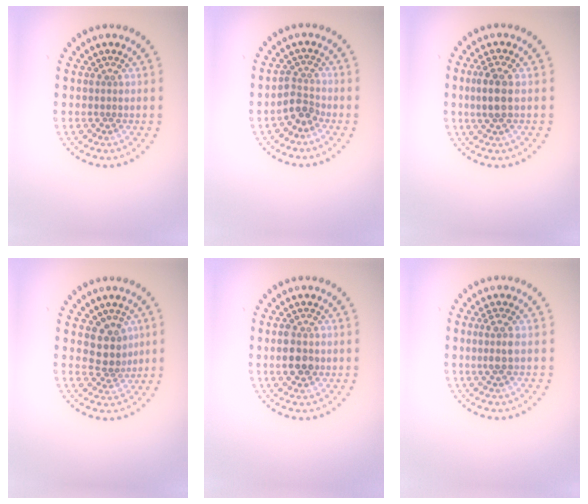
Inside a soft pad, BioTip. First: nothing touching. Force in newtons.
{"total": 2.4, "press": 1.8, "slide": 1.5}
{"total": 2.6, "press": 2.5, "slide": 0.7}
{"total": 2.8, "press": 2.3, "slide": 1.6}
{"total": 2.9, "press": 2.9, "slide": 0.1}
{"total": 1.5, "press": 1.2, "slide": 0.9}